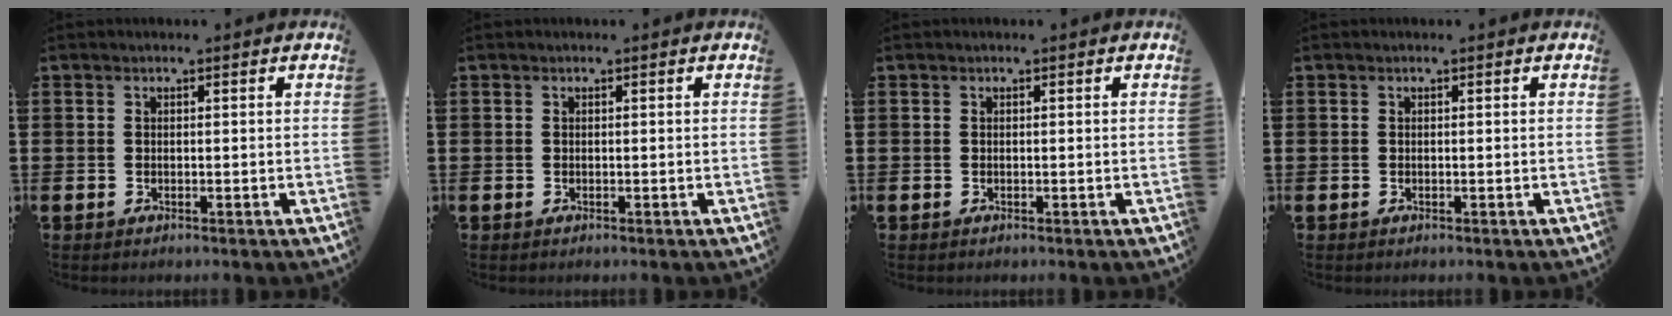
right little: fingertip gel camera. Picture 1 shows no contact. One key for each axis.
{"total": 0.0}
{"total": 0.0}
{"total": 0.0}